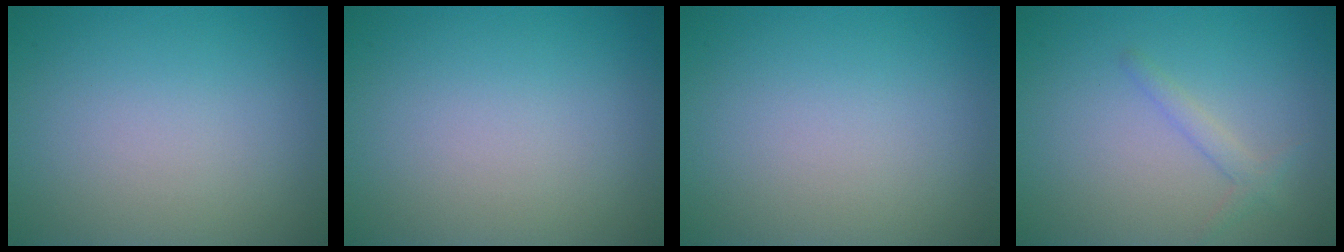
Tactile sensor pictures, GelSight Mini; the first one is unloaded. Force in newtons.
{"total": 0.0}
{"total": 0.0}
{"total": 1.4, "press": 1.4, "slide": 0.0}